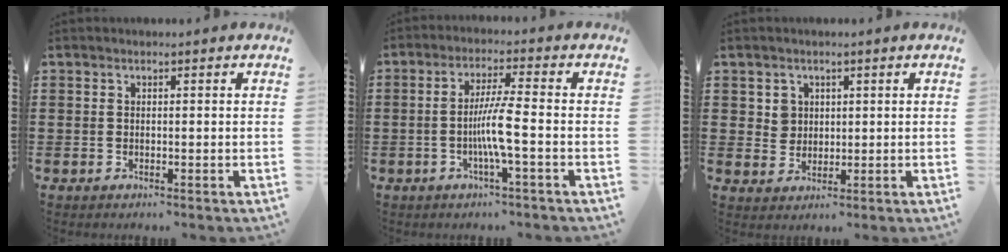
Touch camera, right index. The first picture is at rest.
{"total": 5.9, "force": [-1.6, -0.2, 5.7], "torque": [-0.115, -0.013, -0.037]}
{"total": 2.7, "force": [1.0, 2.4, 0.5], "torque": [-0.021, 0.008, 0.018]}